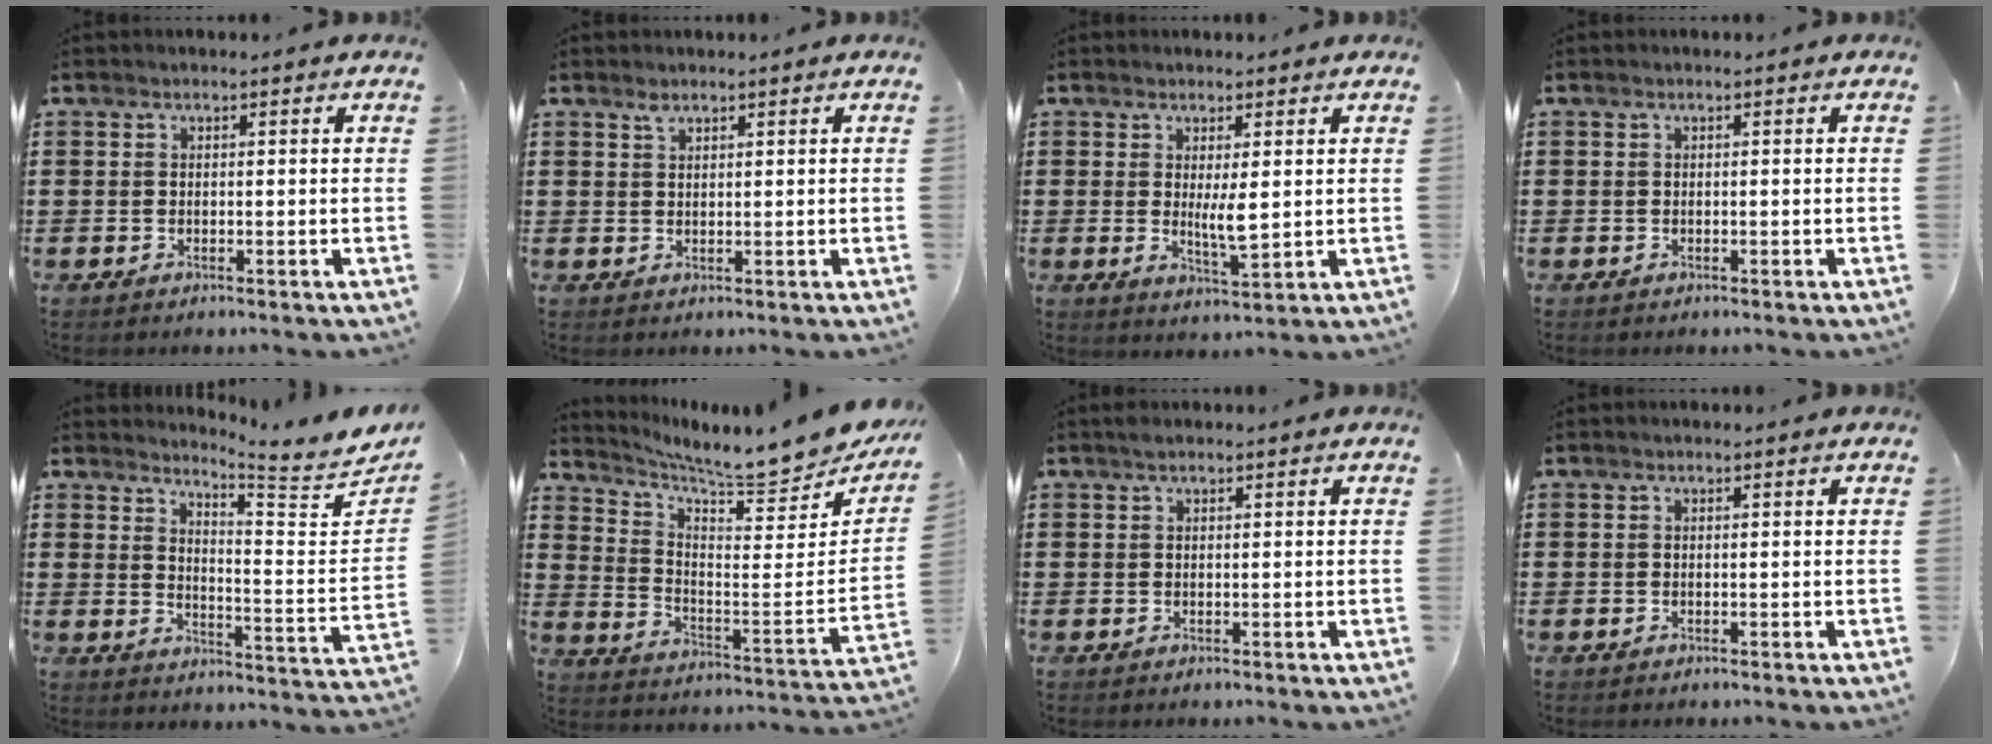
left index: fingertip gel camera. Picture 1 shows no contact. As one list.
[{"total": 1.4, "force": [1.2, 0.7, 0.3], "torque": [-0.009, 0.003, 0.023]}, {"total": 4.6, "force": [1.0, 1.1, 4.3], "torque": [-0.066, -0.010, 0.015]}, {"total": 0.0}, {"total": 4.9, "force": [4.5, -0.7, 1.9], "torque": [-0.044, -0.053, 0.068]}, {"total": 6.7, "force": [6.3, -0.2, 2.2], "torque": [-0.060, -0.068, 0.097]}, {"total": 0.7, "force": [0.5, 0.2, 0.5], "torque": [-0.010, 0.001, 0.010]}, {"total": 0.0}]